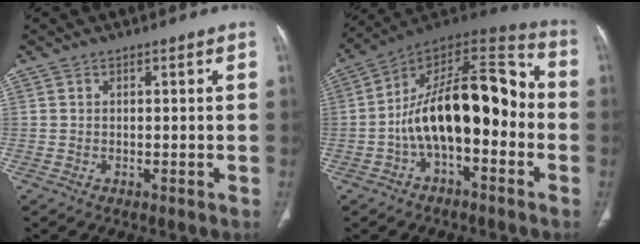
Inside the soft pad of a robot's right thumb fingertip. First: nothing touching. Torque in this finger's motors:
{"motor_torque": [2.54, 2.46, 1.57, -1.20, 0.39]}